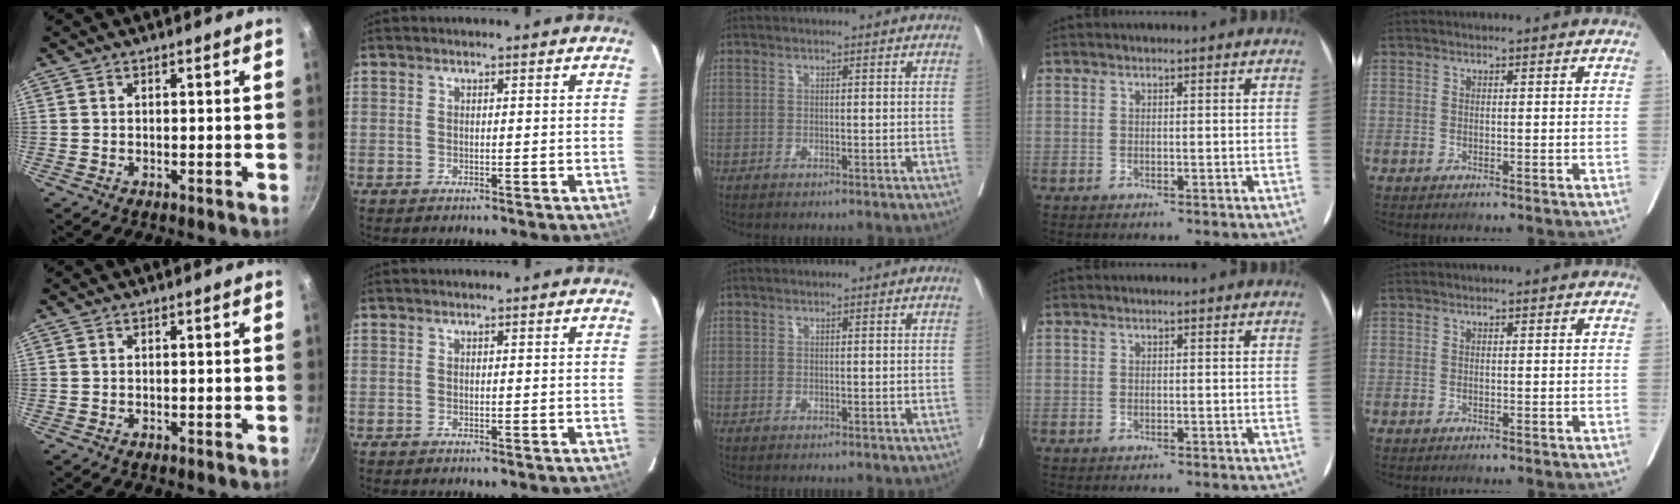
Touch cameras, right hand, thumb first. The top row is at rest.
{}